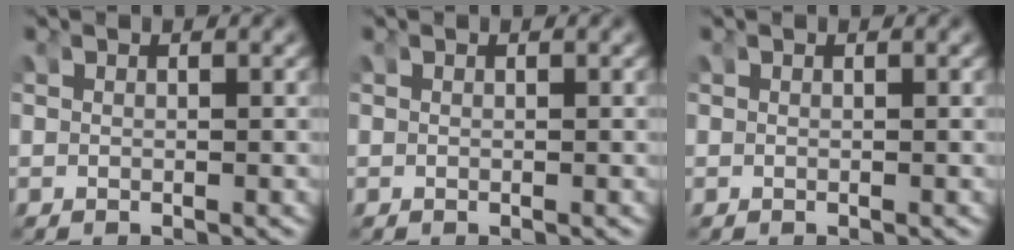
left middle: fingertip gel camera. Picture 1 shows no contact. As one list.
[{"total": 0.0}, {"total": 0.0}]